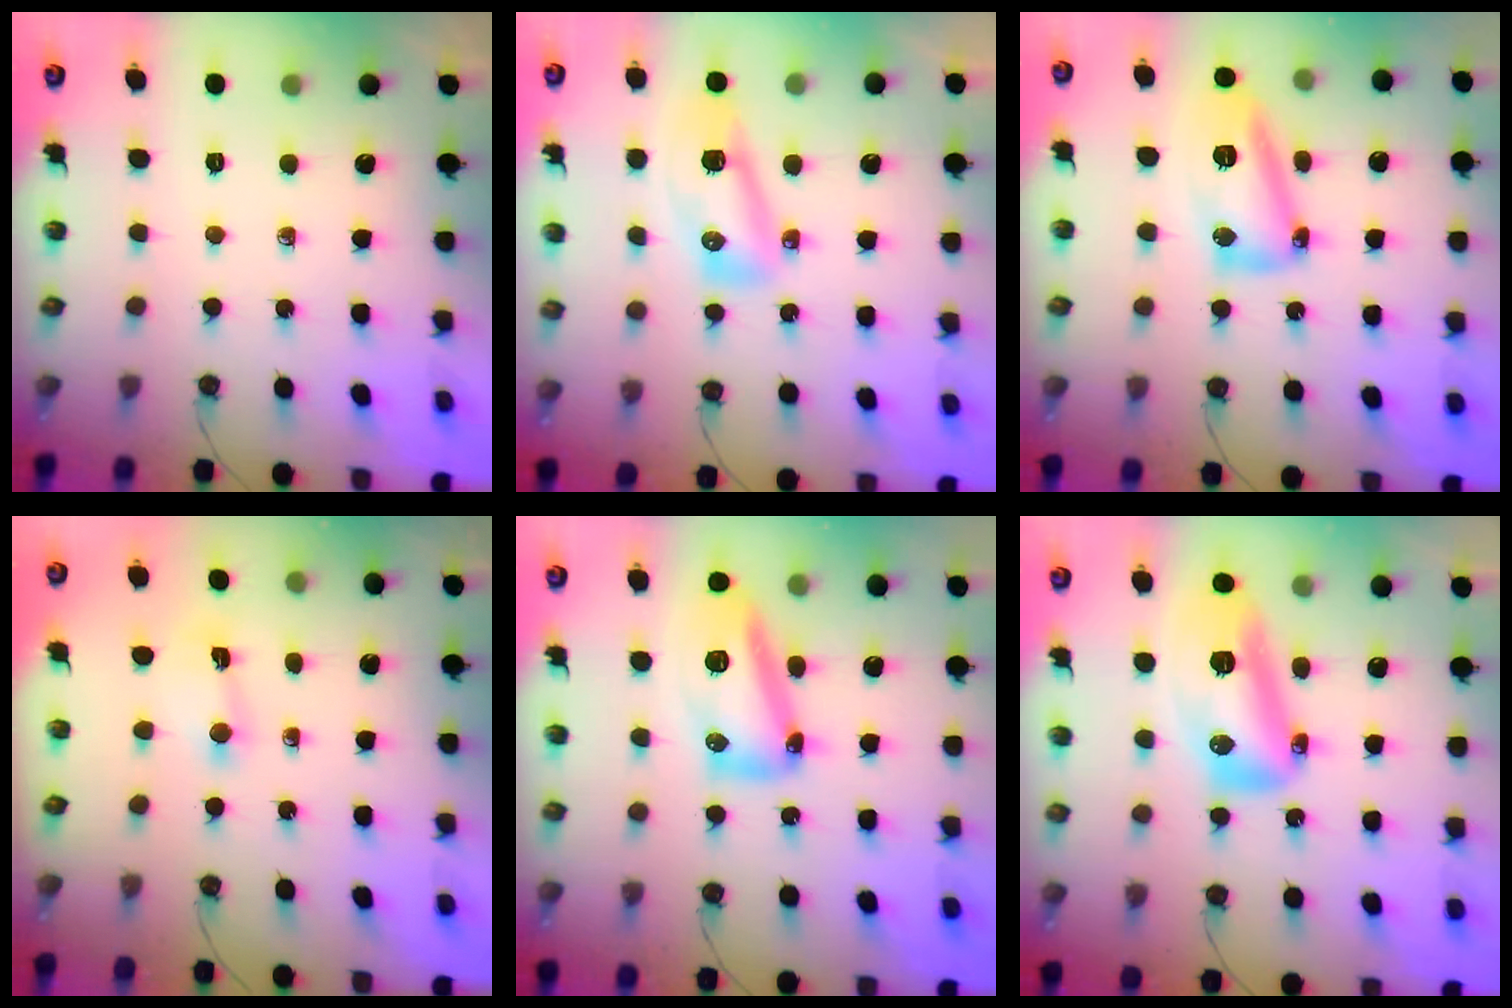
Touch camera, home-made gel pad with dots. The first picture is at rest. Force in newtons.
{"total": 10.6, "press": 10.4, "slide": 1.8}
{"total": 14.1, "press": 13.5, "slide": 4.1}
{"total": 1.5, "press": 1.5, "slide": 0.2}
{"total": 16.5, "press": 15.1, "slide": 6.5}
{"total": 16.5, "press": 16.4, "slide": 1.7}